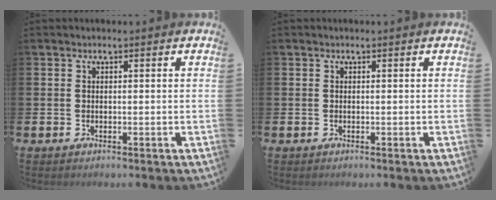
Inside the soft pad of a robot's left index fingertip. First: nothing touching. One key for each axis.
{"total": 0.0}